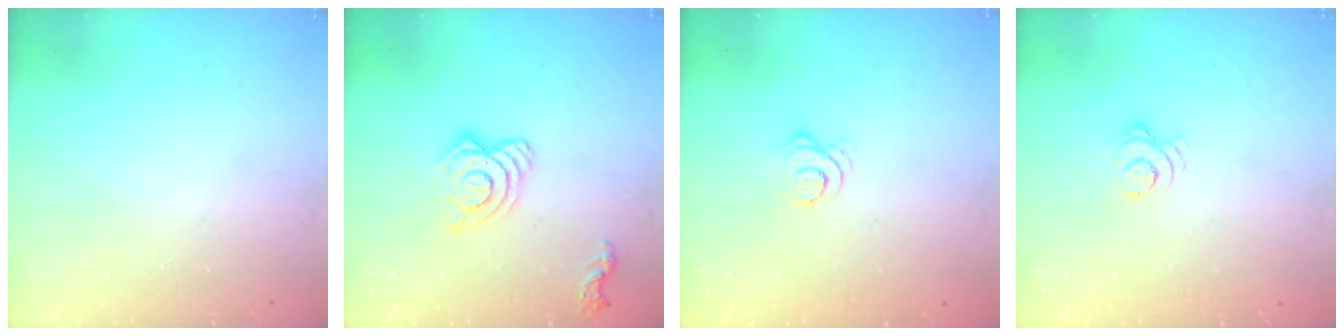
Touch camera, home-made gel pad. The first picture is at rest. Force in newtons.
{"total": 11.0, "press": 10.9, "slide": 1.0}
{"total": 3.7, "press": 3.7, "slide": 0.1}
{"total": 3.0, "press": 2.9, "slide": 0.4}